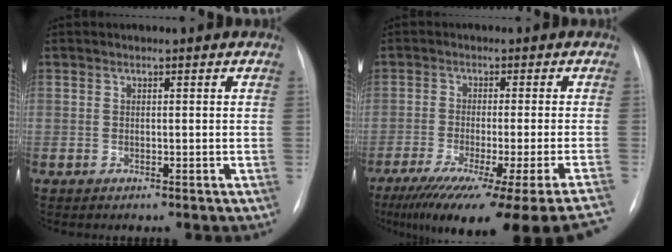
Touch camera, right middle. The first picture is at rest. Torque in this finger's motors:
{"motor_torque": [1.18, -0.96, 0.91, 0.17]}